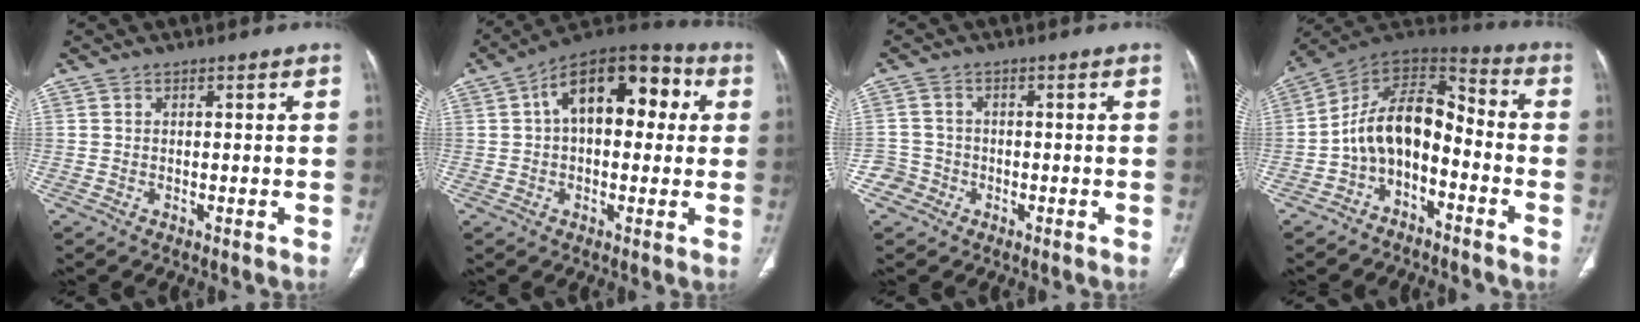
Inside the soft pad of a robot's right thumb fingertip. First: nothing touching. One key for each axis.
{"total": 17.0, "fx": 3.6, "fy": 9.6, "fz": 13.6, "tx": -0.167, "ty": 0.040, "tz": 0.045}
{"total": 3.4, "fx": -1.6, "fy": 3.0, "fz": -0.4, "tx": 0.021, "ty": 0.019, "tz": -0.036}
{"total": 12.9, "fx": -4.1, "fy": 7.9, "fz": 9.2, "tx": -0.139, "ty": 0.092, "tz": -0.081}